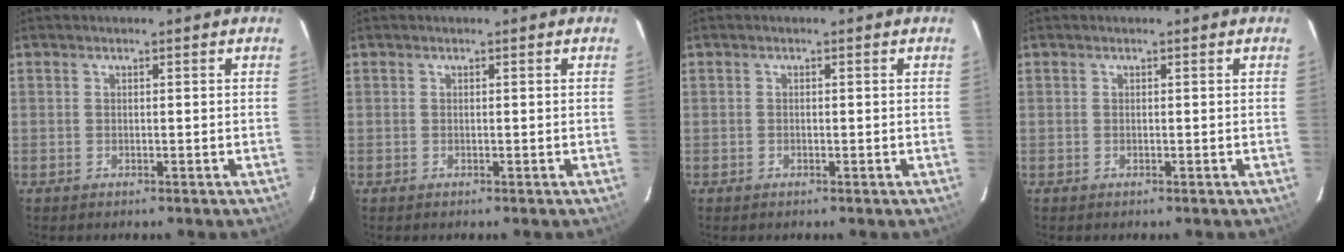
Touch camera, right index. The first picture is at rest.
{"total": 0.0}
{"total": 0.0}
{"total": 0.0}